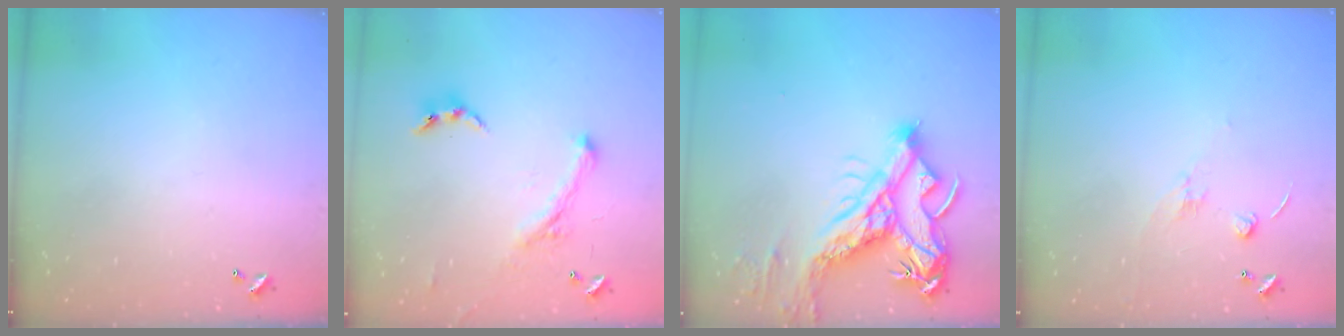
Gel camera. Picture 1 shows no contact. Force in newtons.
{"total": 0.9, "press": 0.9, "slide": 0.2}
{"total": 16.1, "press": 15.9, "slide": 2.7}
{"total": 2.3, "press": 2.3, "slide": 0.5}